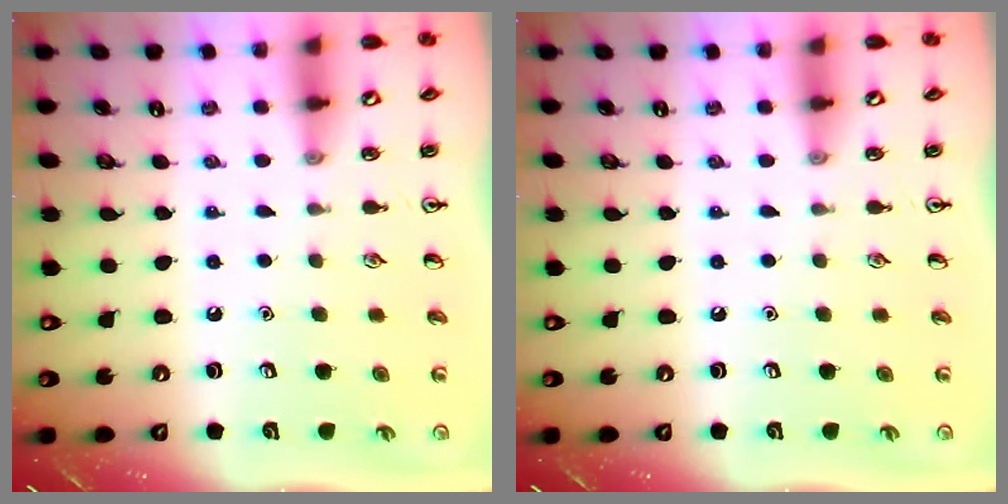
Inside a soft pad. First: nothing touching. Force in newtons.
{"total": 0.0}